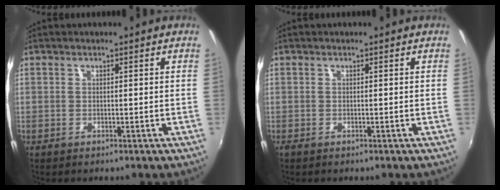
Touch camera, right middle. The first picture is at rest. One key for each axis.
{"total": 0.0}